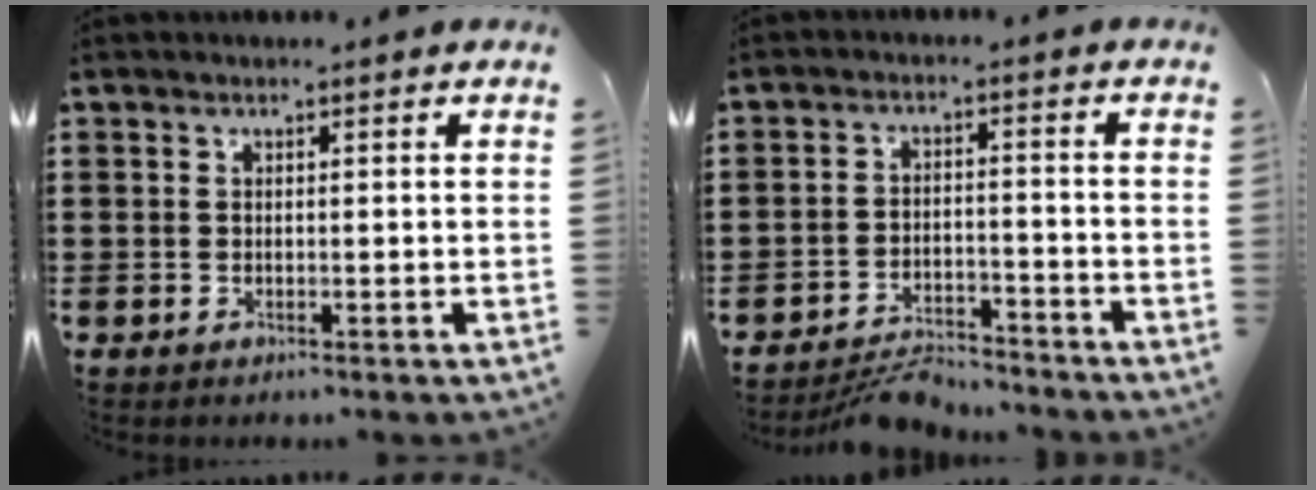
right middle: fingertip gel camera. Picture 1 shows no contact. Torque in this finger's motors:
{"motor_torque": [0.52, -0.22, 0.04, 0.02]}